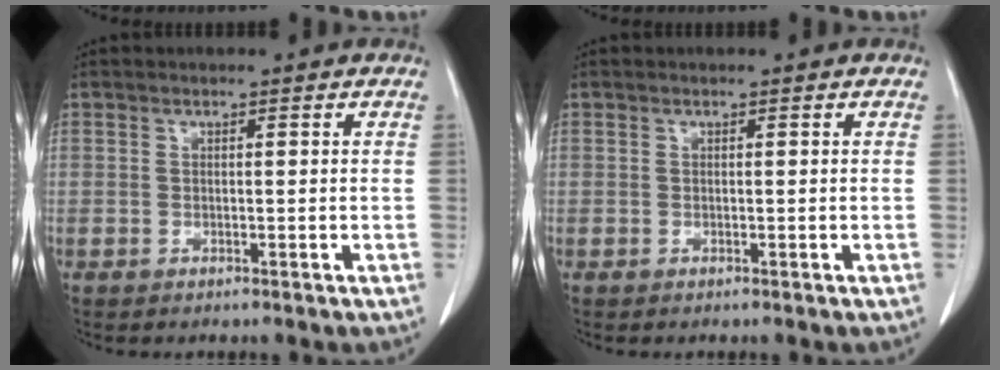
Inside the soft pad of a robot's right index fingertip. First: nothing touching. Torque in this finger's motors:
{"motor_torque": [0.00, 0.00, 0.00, 0.00]}